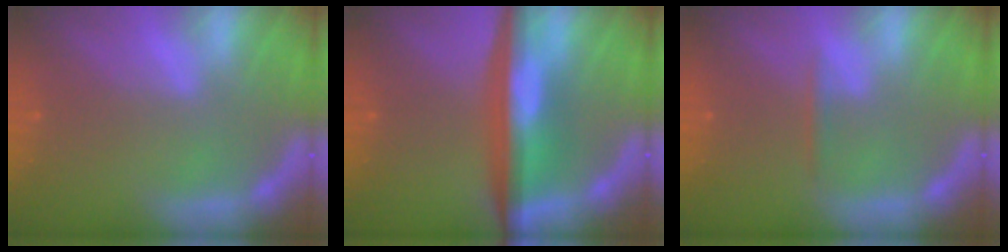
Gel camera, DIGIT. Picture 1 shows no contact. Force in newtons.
{"total": 8.1}
{"total": 0.9}